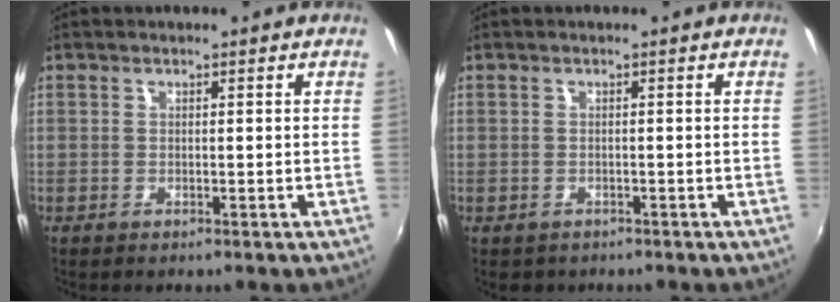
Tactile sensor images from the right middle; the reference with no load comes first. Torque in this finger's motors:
{"motor_torque": [0.19, -0.16, 0.02, 0.01]}